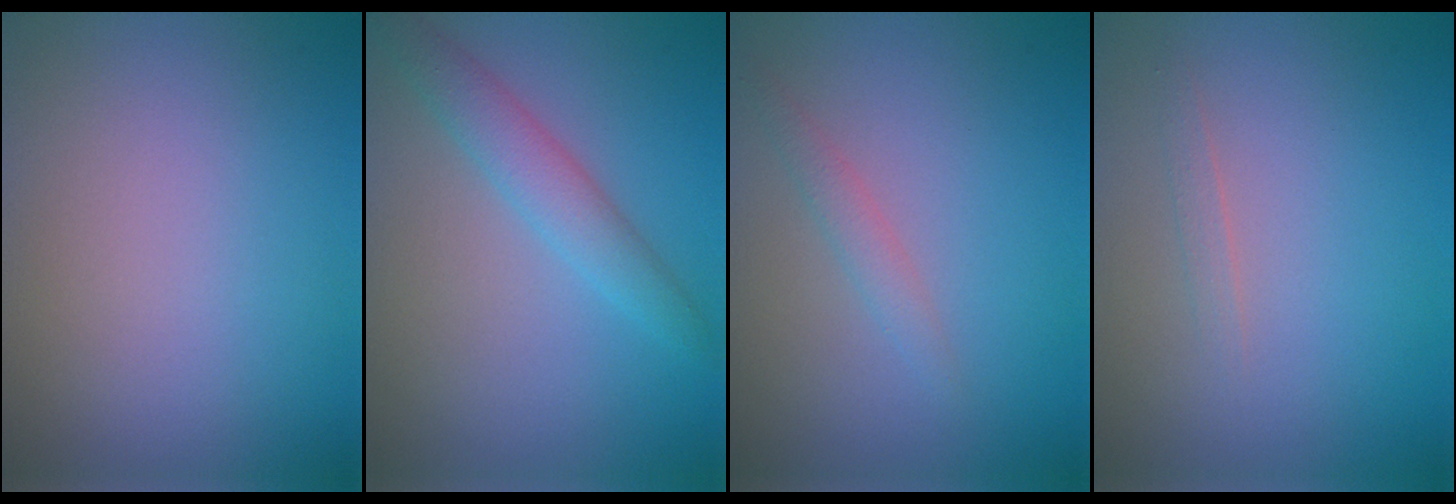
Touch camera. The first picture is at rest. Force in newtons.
{"total": 3.0, "press": 3.0, "slide": 0.1}
{"total": 2.0, "press": 2.0, "slide": 0.2}
{"total": 0.7, "press": 0.7, "slide": 0.1}